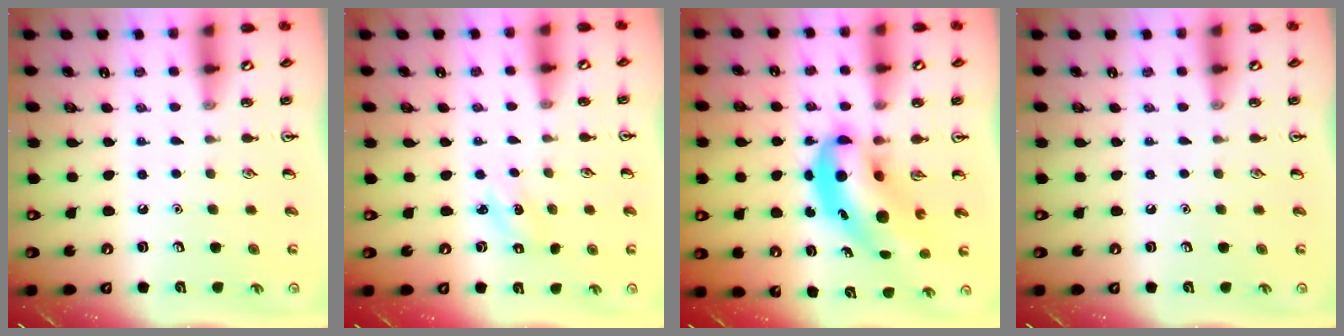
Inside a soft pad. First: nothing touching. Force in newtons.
{"total": 1.2, "press": 1.1, "slide": 0.5}
{"total": 10.6, "press": 10.1, "slide": 3.0}
{"total": 0.0}